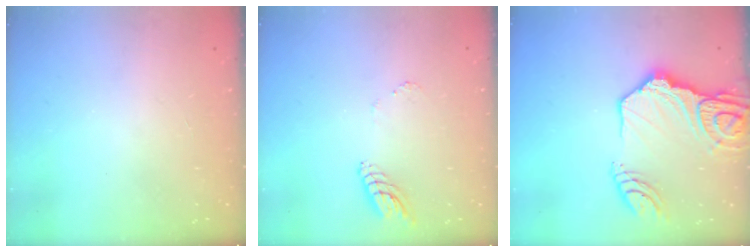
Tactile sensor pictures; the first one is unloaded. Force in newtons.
{"total": 6.8, "press": 6.7, "slide": 0.7}
{"total": 22.2, "press": 22.1, "slide": 2.5}